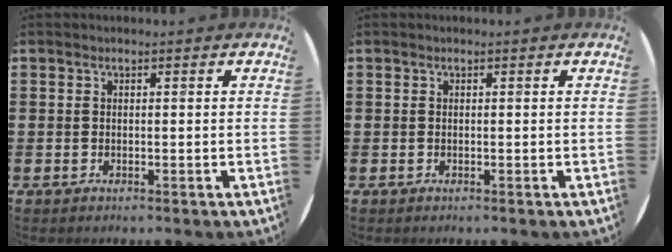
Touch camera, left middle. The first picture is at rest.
{"total": 0.0}